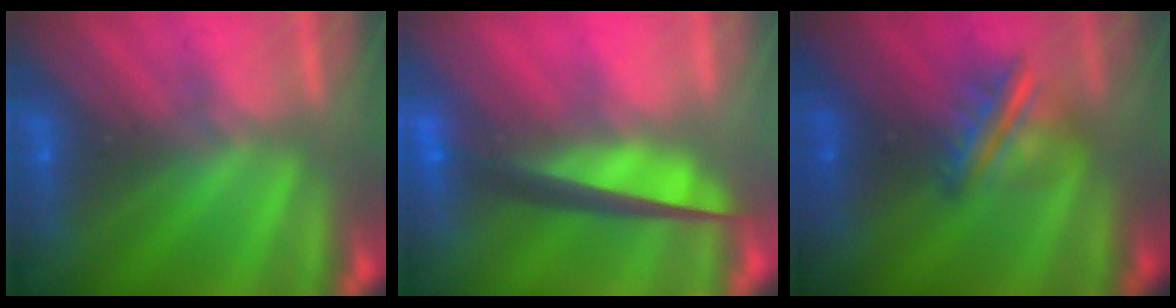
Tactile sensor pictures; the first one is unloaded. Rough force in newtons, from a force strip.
{"total": 7.5}
{"total": 3.3}